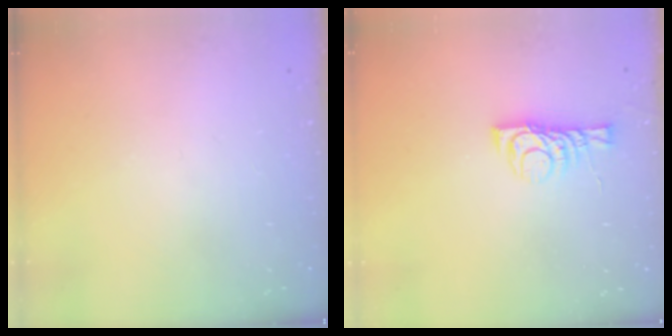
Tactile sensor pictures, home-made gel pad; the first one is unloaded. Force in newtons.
{"total": 7.0, "press": 6.9, "slide": 0.5}